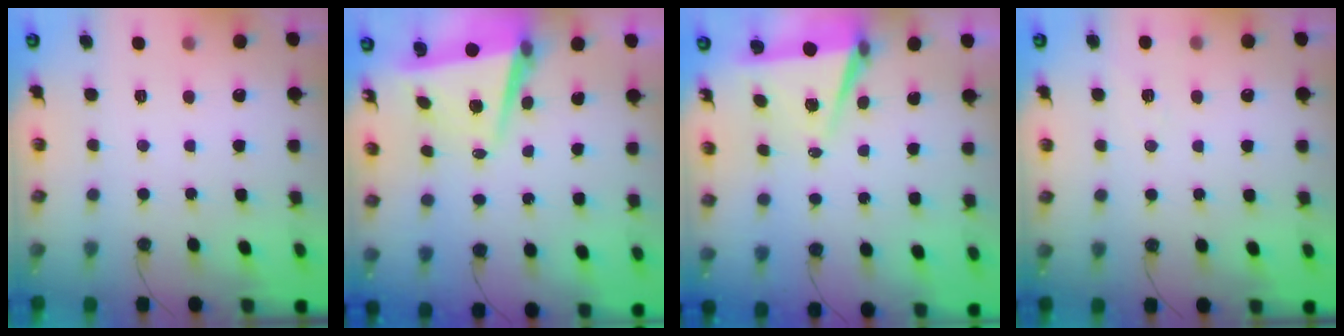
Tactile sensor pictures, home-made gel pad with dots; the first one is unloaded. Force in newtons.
{"total": 6.6, "press": 6.5, "slide": 1.2}
{"total": 6.9, "press": 5.4, "slide": 4.3}
{"total": 5.1, "press": 4.9, "slide": 1.4}